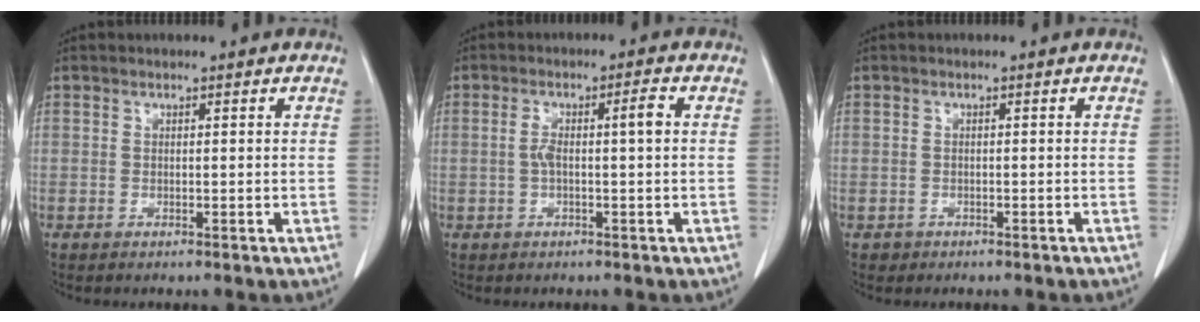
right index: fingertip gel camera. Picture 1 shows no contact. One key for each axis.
{"total": 4.2, "fx": 0.1, "fy": 0.4, "fz": 4.1, "tx": -0.082, "ty": 0.017, "tz": 0.004}
{"total": 1.1, "fx": -0.6, "fy": 0.9, "fz": -0.1, "tx": -0.002, "ty": 0.006, "tz": -0.008}